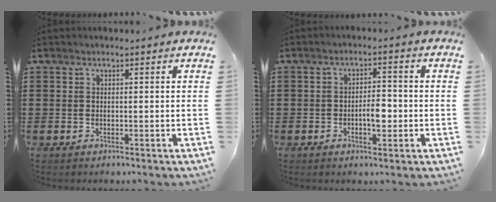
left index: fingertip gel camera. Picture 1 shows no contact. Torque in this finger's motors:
{"motor_torque": [0.28, 0.08, 0.24, 0.06]}